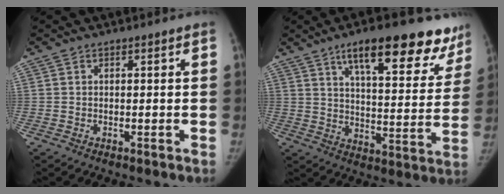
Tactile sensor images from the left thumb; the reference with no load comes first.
{"total": 21.4, "force": [14.1, 7.3, 14.3], "torque": [-0.139, -0.049, 0.195]}